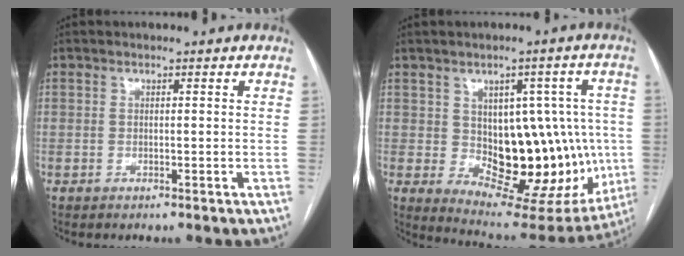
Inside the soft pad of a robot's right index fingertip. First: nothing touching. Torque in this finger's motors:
{"motor_torque": [2.14, 0.00, 0.29, 0.05]}